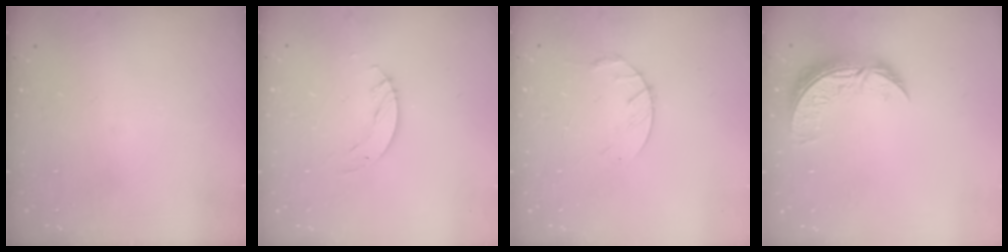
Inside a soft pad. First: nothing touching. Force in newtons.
{"total": 4.0, "press": 4.0, "slide": 0.3}
{"total": 3.6, "press": 3.6, "slide": 0.6}
{"total": 9.1, "press": 9.0, "slide": 0.8}